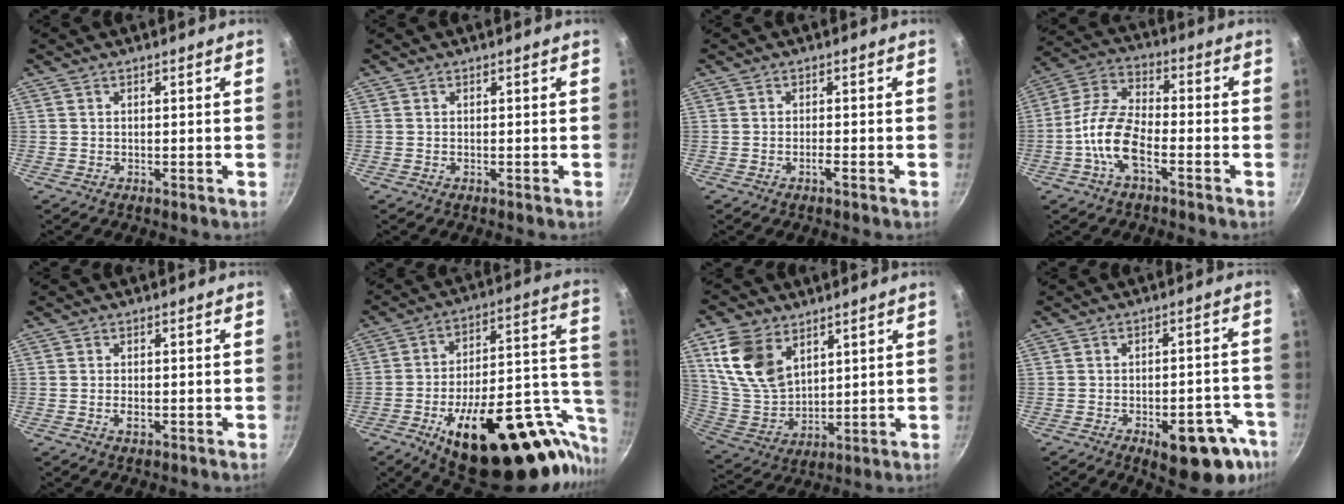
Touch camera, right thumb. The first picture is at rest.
{"total": 0.0}
{"total": 1.3, "force": [-0.7, 0.1, 1.0], "torque": [-0.025, 0.006, -0.016]}
{"total": 11.1, "force": [-4.2, 4.9, 9.1], "torque": [-0.178, 0.036, -0.097]}
{"total": 1.7, "force": [-0.5, 0.9, 1.4], "torque": [-0.028, -0.001, -0.009]}
{"total": 34.1, "force": [-13.4, 15.5, 27.2], "torque": [-0.320, 0.054, -0.182]}
{"total": 14.2, "force": [6.8, 9.2, 8.4], "torque": [-0.145, -0.030, 0.148]}
{"total": 14.5, "force": [-7.3, 6.4, 10.8], "torque": [-0.078, 0.035, -0.087]}